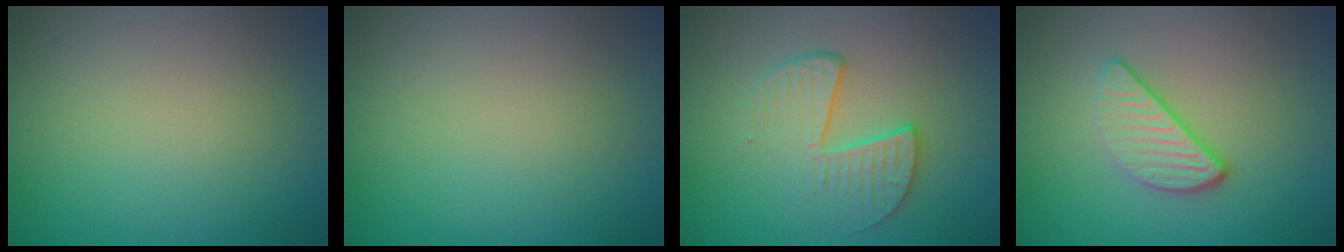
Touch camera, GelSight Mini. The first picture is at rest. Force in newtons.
{"total": 0.0}
{"total": 3.0, "press": 2.4, "slide": 1.8}
{"total": 3.2, "press": 2.6, "slide": 1.8}